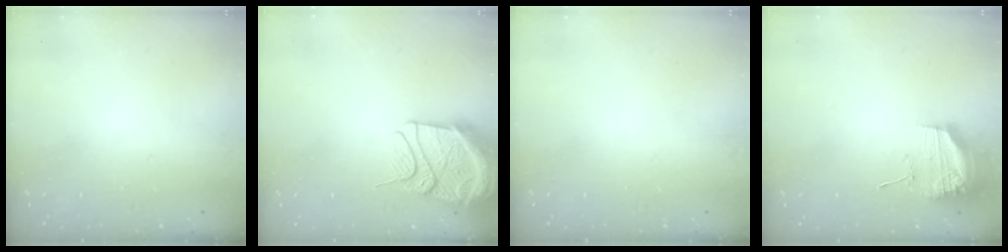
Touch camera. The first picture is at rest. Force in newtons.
{"total": 14.8, "press": 14.7, "slide": 1.7}
{"total": 0.0}
{"total": 11.7, "press": 11.6, "slide": 1.0}